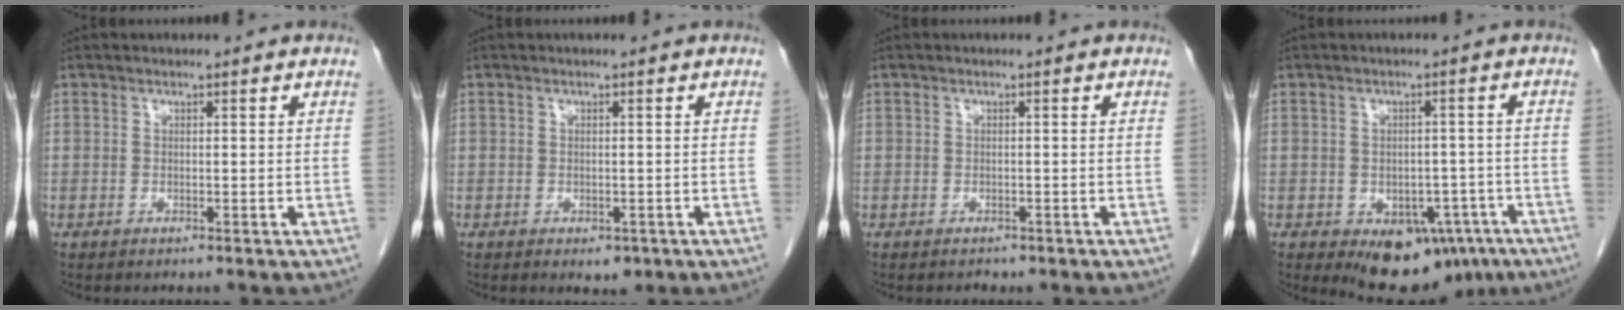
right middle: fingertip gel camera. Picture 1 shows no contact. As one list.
[{"total": 1.5, "force": [-0.8, 0.9, 0.9], "torque": [-0.012, -0.002, -0.001]}, {"total": 0.8, "force": [-0.6, 0.4, -0.2], "torque": [-0.011, -0.001, -0.010]}, {"total": 10.5, "force": [-6.1, 5.9, 6.2], "torque": [-0.063, 0.006, -0.074]}]